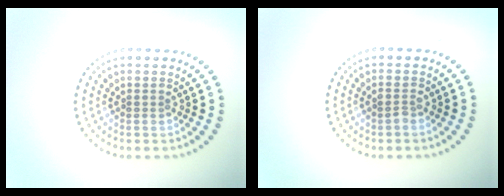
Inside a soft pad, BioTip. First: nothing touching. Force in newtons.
{"total": 0.8, "press": 0.7, "slide": 0.1}